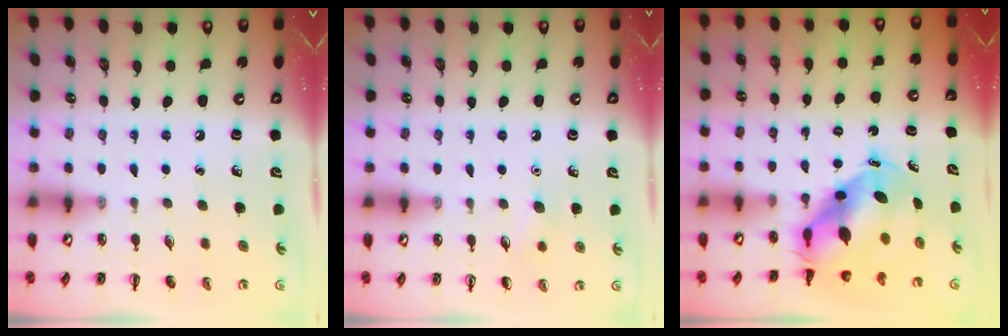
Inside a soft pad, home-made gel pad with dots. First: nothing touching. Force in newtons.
{"total": 5.2, "press": 5.0, "slide": 1.5}
{"total": 7.8, "press": 7.5, "slide": 1.9}